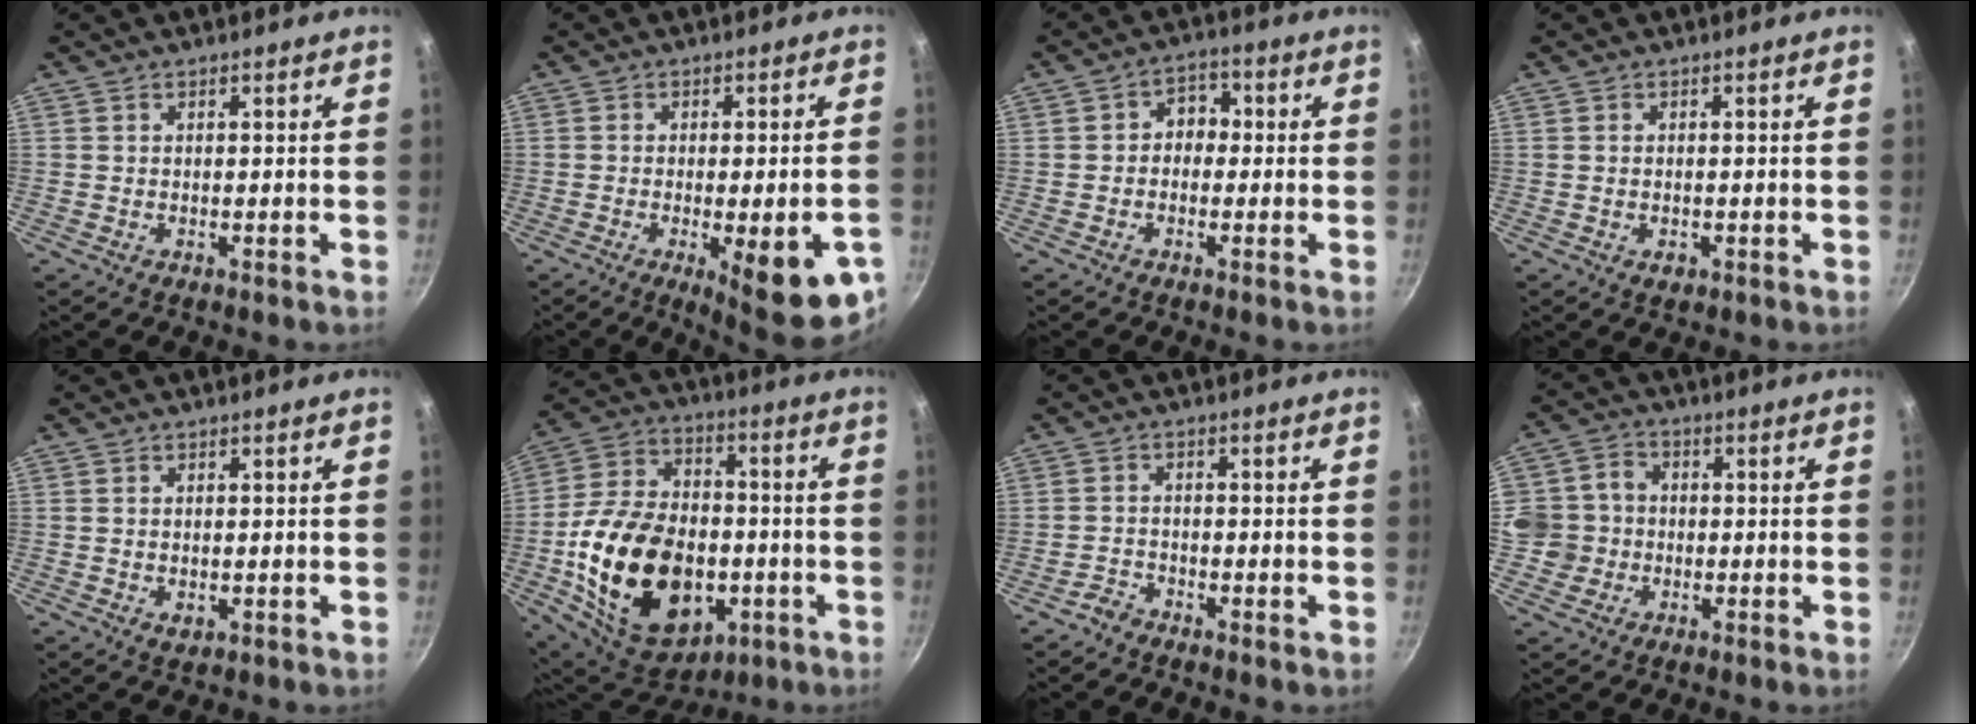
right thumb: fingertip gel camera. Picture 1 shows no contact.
{"total": 14.9, "force": [-5.5, 4.0, 13.3], "torque": [-0.148, 0.004, -0.062]}
{"total": 4.6, "force": [-0.4, 3.7, 2.6], "torque": [-0.002, 0.016, -0.017]}
{"total": 1.7, "force": [-0.6, 1.1, 1.1], "torque": [-0.016, 0.000, -0.010]}
{"total": 1.9, "force": [-0.2, 1.4, 1.4], "torque": [-0.021, -0.004, -0.001]}
{"total": 27.9, "force": [-5.8, 18.5, 20.1], "torque": [-0.332, 0.030, -0.083]}
{"total": 2.0, "force": [-1.9, 0.7, 0.4], "torque": [-0.009, 0.017, -0.041]}
{"total": 7.4, "force": [-1.1, 7.0, 2.4], "torque": [-0.005, 0.017, -0.033]}